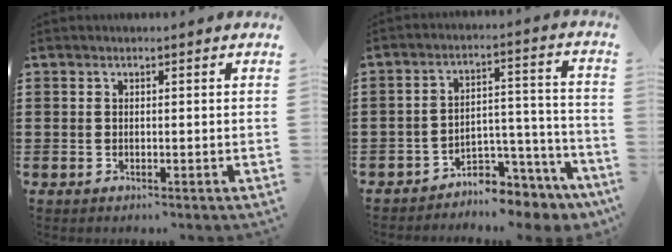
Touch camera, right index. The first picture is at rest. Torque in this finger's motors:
{"motor_torque": [0.79, -0.78, 0.34, 0.00]}